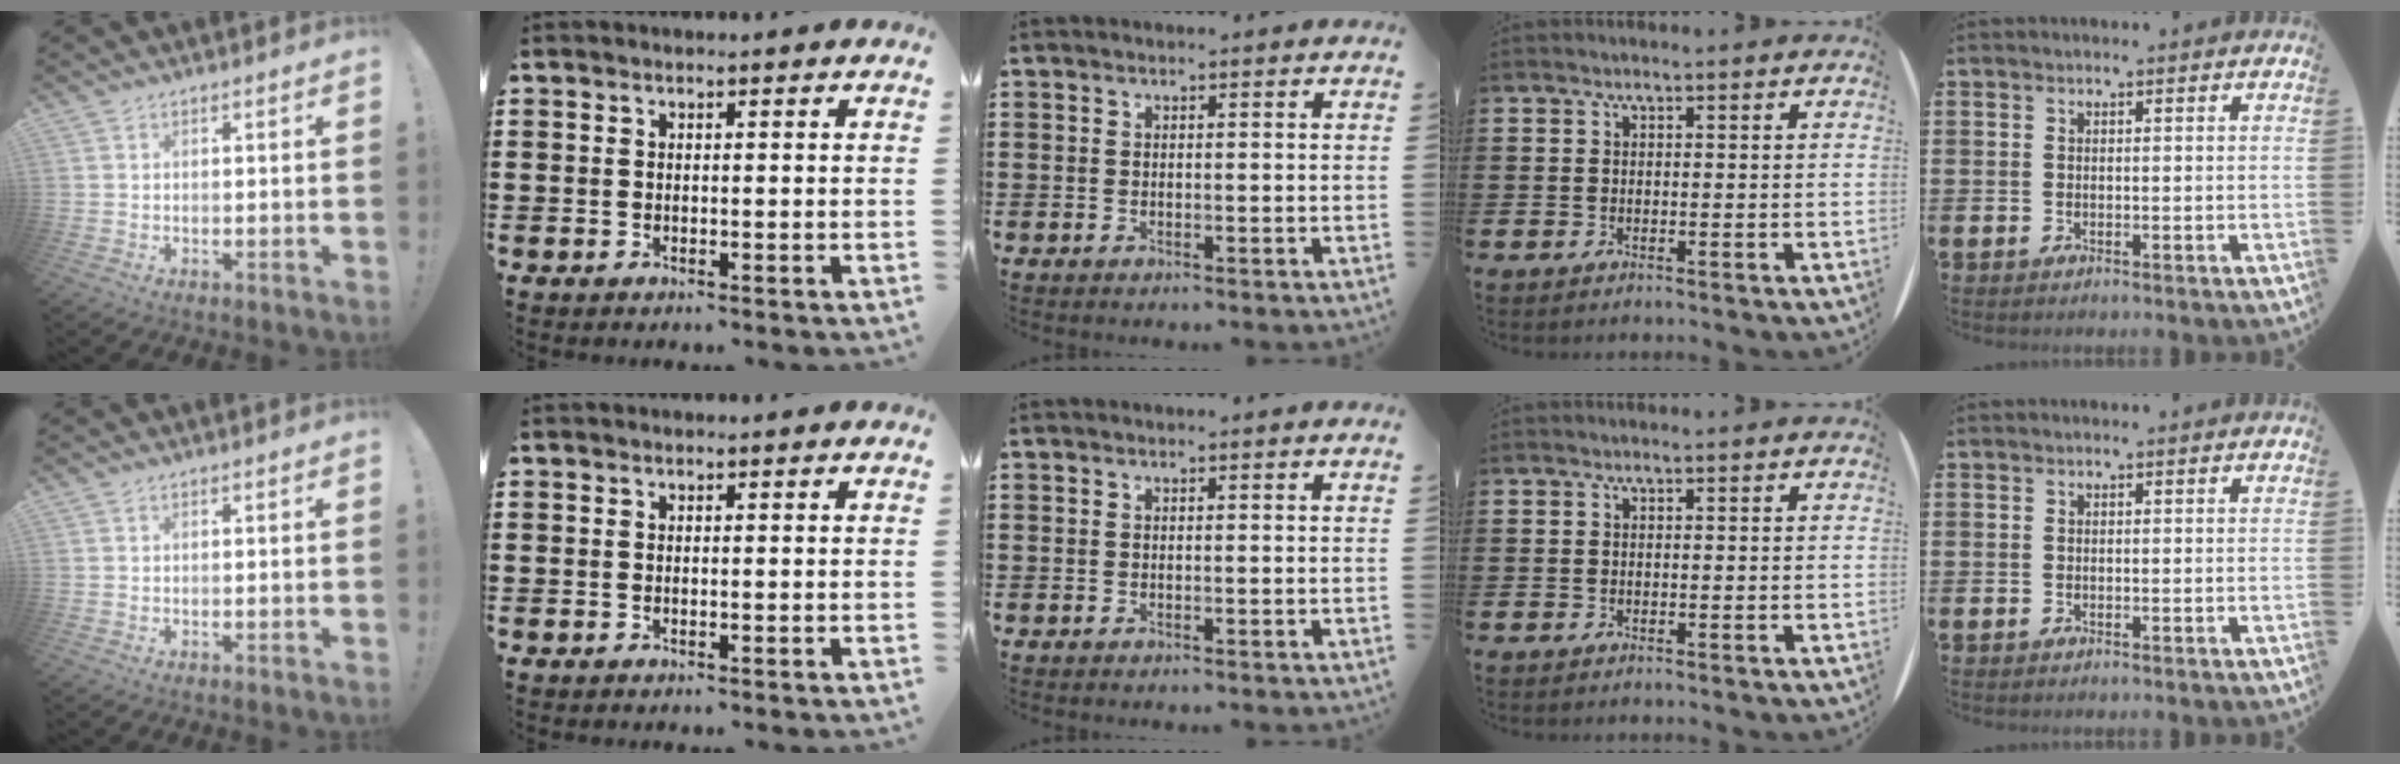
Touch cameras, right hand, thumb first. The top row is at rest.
{}